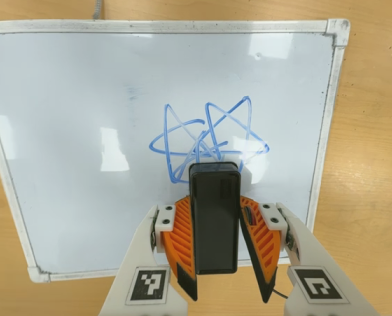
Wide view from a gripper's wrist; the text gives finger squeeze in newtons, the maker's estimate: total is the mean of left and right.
{"total": 5.2, "left": 4.8, "right": 5.7}